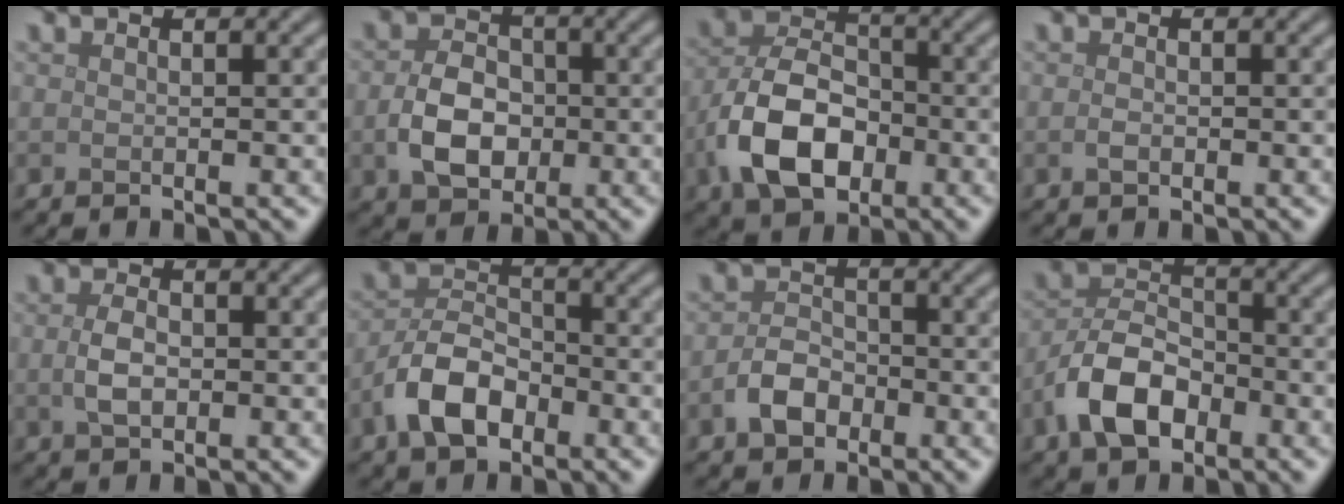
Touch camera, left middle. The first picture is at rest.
{"total": 4.8, "force": [-0.9, 3.5, 3.1], "torque": [-0.060, -0.002, -0.018]}
{"total": 8.3, "force": [-2.7, 5.4, 5.7], "torque": [-0.117, -0.002, -0.057]}
{"total": 0.8, "force": [-0.2, 0.5, 0.6], "torque": [-0.014, -0.002, -0.005]}
{"total": 2.4, "force": [-0.2, 1.5, 1.9], "torque": [-0.044, -0.002, -0.003]}
{"total": 5.3, "force": [-2.7, 3.1, 3.4], "torque": [-0.062, 0.006, -0.057]}
{"total": 3.0, "force": [-1.5, 2.1, 1.6], "torque": [-0.028, 0.008, -0.033]}
{"total": 6.1, "force": [-2.9, 3.6, 3.9], "torque": [-0.072, 0.005, -0.059]}